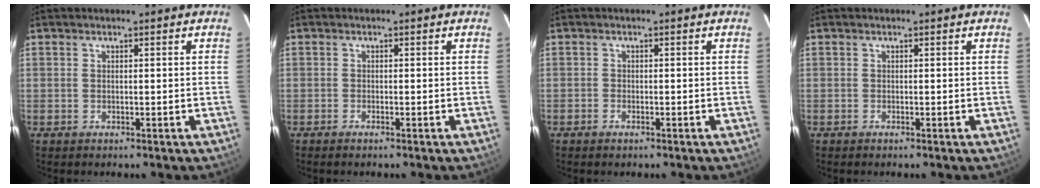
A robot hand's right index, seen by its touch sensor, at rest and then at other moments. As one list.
[{"total": 0.8, "force": [-0.7, 0.1, 0.5], "torque": [-0.013, 0.000, -0.015]}, {"total": 1.2, "force": [-0.9, 0.6, 0.4], "torque": [-0.010, 0.000, -0.018]}, {"total": 0.0}]